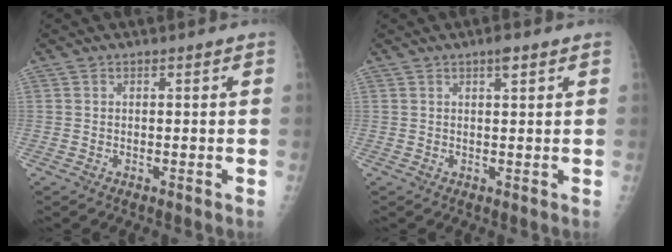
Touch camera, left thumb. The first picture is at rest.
{"total": 2.1, "force": [1.3, 0.4, 1.6], "torque": [-0.024, -0.004, 0.019]}